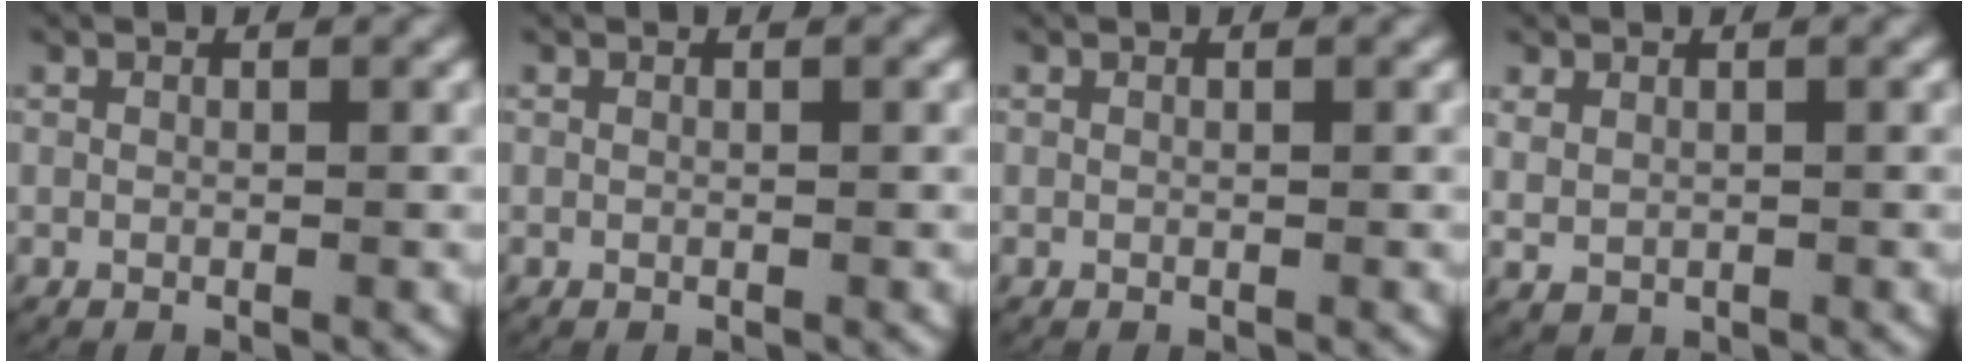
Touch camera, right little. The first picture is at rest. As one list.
[{"total": 0.0}, {"total": 0.0}, {"total": 3.3, "force": [0.6, 3.0, 1.4], "torque": [-0.046, -0.006, 0.017]}]